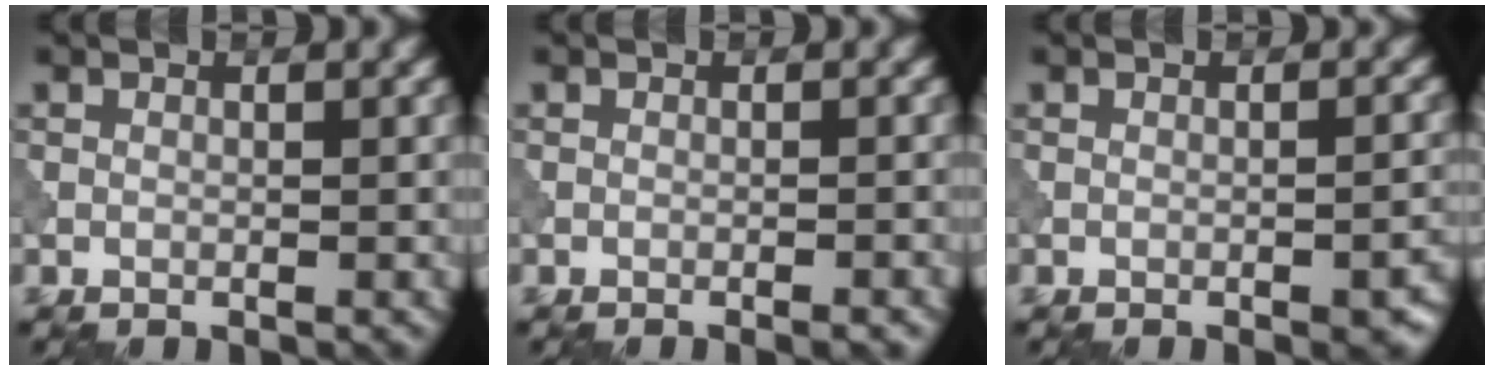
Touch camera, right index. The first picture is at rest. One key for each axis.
{"total": 1.0, "fx": -0.7, "fy": 0.1, "fz": 0.8, "tx": -0.005, "ty": 0.003, "tz": -0.014}
{"total": 2.9, "fx": -1.7, "fy": 0.8, "fz": 2.2, "tx": -0.027, "ty": 0.000, "tz": -0.020}